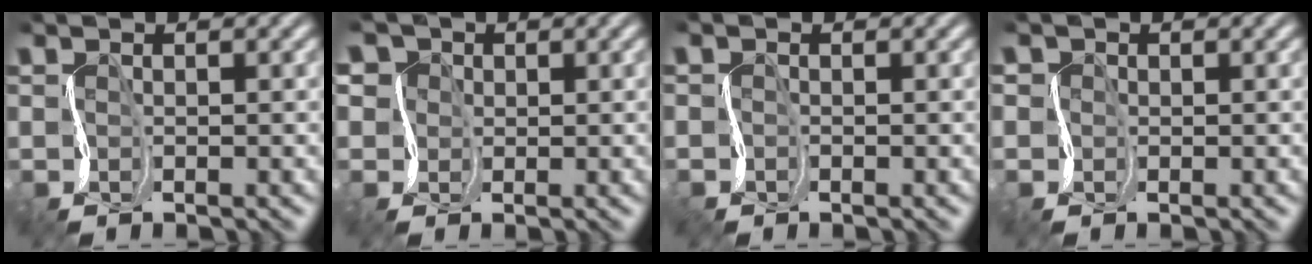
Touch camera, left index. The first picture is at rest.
{"total": 4.2, "force": [0.5, 3.8, 1.6], "torque": [-0.030, 0.010, -0.018]}
{"total": 0.6, "force": [-0.4, -0.1, -0.5], "torque": [-0.002, 0.000, -0.005]}
{"total": 0.9, "force": [-0.1, 0.9, 0.2], "torque": [-0.004, 0.007, -0.008]}